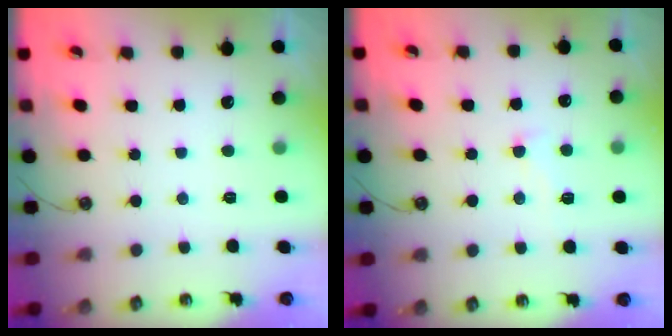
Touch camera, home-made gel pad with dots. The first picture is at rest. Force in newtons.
{"total": 0.6, "press": 0.3, "slide": 0.5}